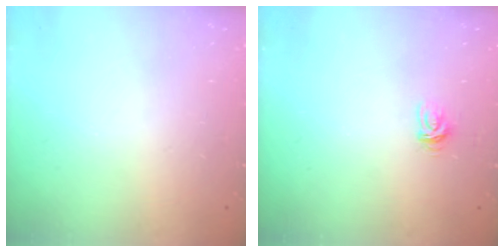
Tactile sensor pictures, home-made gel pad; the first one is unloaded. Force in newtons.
{"total": 3.3, "press": 3.3, "slide": 0.3}